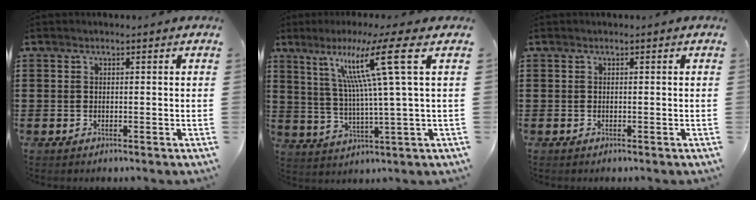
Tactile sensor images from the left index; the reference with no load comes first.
{"total": 12.3, "force": [5.4, -1.2, 11.0], "torque": [-0.217, -0.003, 0.075]}
{"total": 0.0}